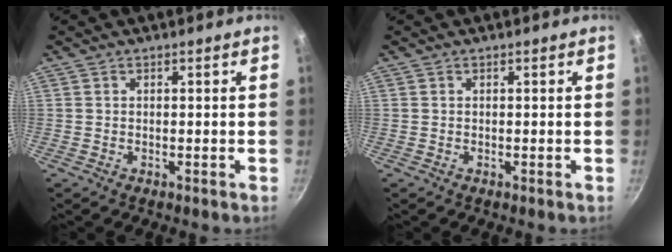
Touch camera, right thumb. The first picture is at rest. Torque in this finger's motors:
{"motor_torque": [0.00, 0.01, -0.01, 0.01, 0.04]}